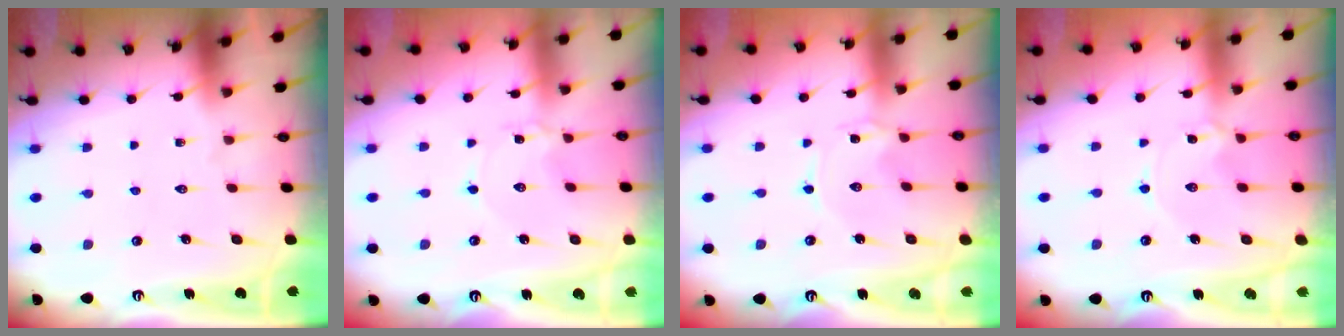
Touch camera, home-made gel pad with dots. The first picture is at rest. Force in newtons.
{"total": 0.8, "press": 0.8, "slide": 0.1}
{"total": 0.0}
{"total": 1.7, "press": 1.6, "slide": 0.1}